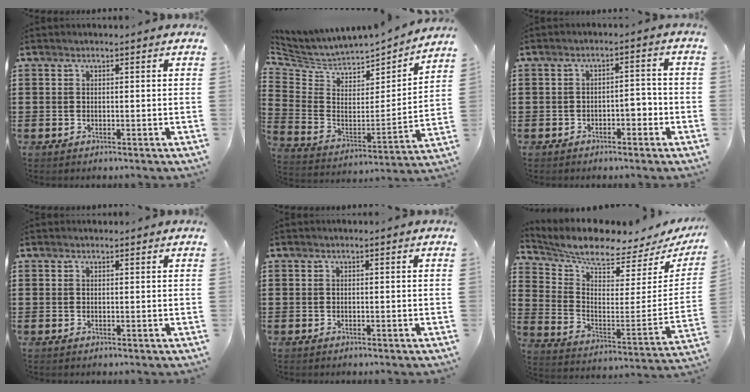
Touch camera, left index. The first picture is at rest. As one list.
[{"total": 4.5, "force": [4.3, 1.3, 0.2], "torque": [-0.038, -0.053, 0.070]}, {"total": 2.6, "force": [-1.6, 1.3, 1.6], "torque": [-0.033, 0.004, -0.035]}, {"total": 0.5, "force": [0.4, 0.3, 0.1], "torque": [-0.003, 0.001, 0.009]}, {"total": 0.0}, {"total": 6.1, "force": [5.4, 0.4, 2.7], "torque": [-0.074, -0.059, 0.086]}]